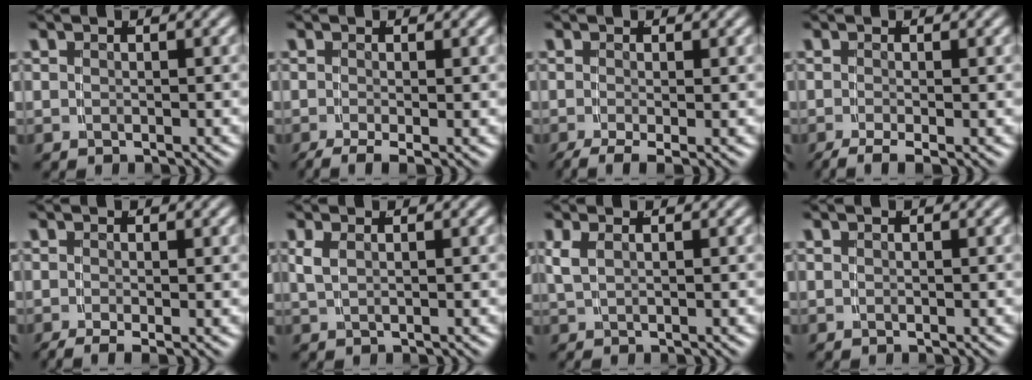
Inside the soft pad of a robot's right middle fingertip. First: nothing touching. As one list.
[{"total": 3.2, "force": [-2.4, 0.8, 1.9], "torque": [-0.033, -0.017, -0.030]}, {"total": 3.6, "force": [-2.7, 0.9, 2.2], "torque": [-0.038, -0.020, -0.033]}, {"total": 3.1, "force": [-2.4, 0.8, 1.8], "torque": [-0.033, -0.016, -0.031]}, {"total": 2.3, "force": [-1.8, 0.3, 1.5], "torque": [-0.024, -0.013, -0.023]}, {"total": 1.4, "force": [0.6, 0.4, 1.1], "torque": [-0.023, 0.002, 0.017]}, {"total": 1.5, "force": [0.5, 0.5, 1.3], "torque": [-0.029, 0.003, 0.015]}, {"total": 0.0}]